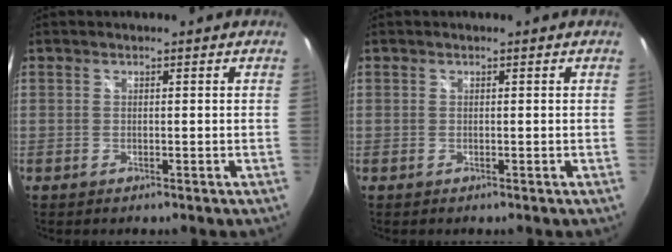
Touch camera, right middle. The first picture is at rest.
{"total": 0.0}